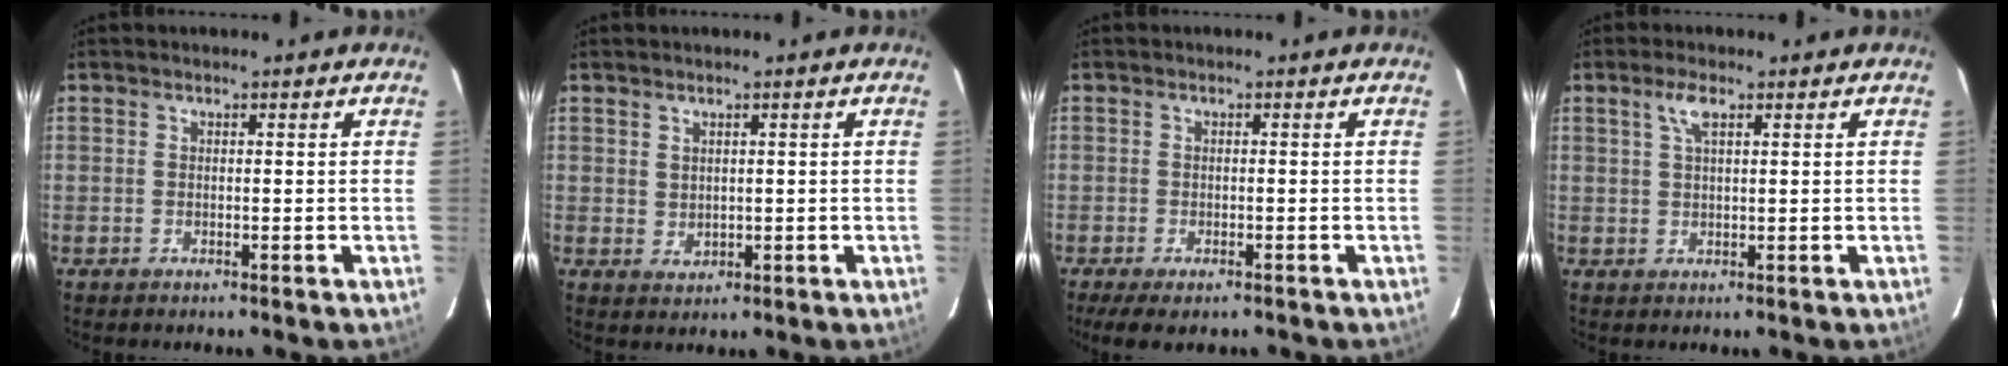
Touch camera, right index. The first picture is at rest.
{"total": 2.0, "force": [1.1, 1.5, 0.7], "torque": [-0.008, 0.001, 0.026]}
{"total": 5.5, "force": [-4.0, 1.8, 3.3], "torque": [-0.075, -0.025, -0.063]}
{"total": 2.9, "force": [1.5, 0.9, 2.3], "torque": [-0.047, 0.007, 0.029]}